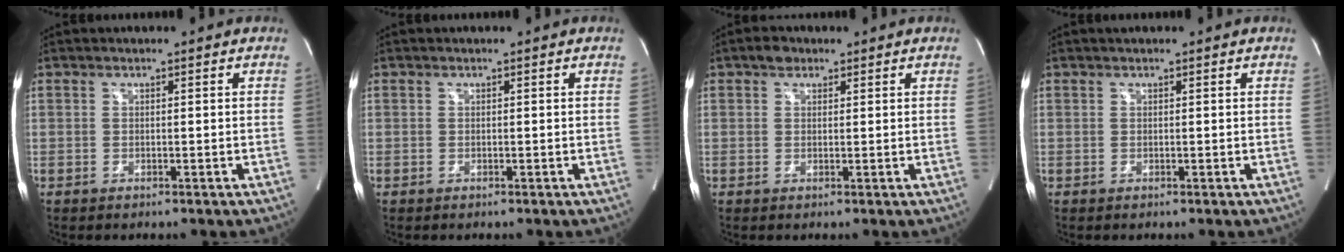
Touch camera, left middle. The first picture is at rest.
{"total": 0.0}
{"total": 1.9, "force": [1.2, 1.3, 0.7], "torque": [-0.013, 0.009, 0.017]}
{"total": 0.6, "force": [0.5, 0.1, 0.3], "torque": [-0.009, 0.010, 0.010]}